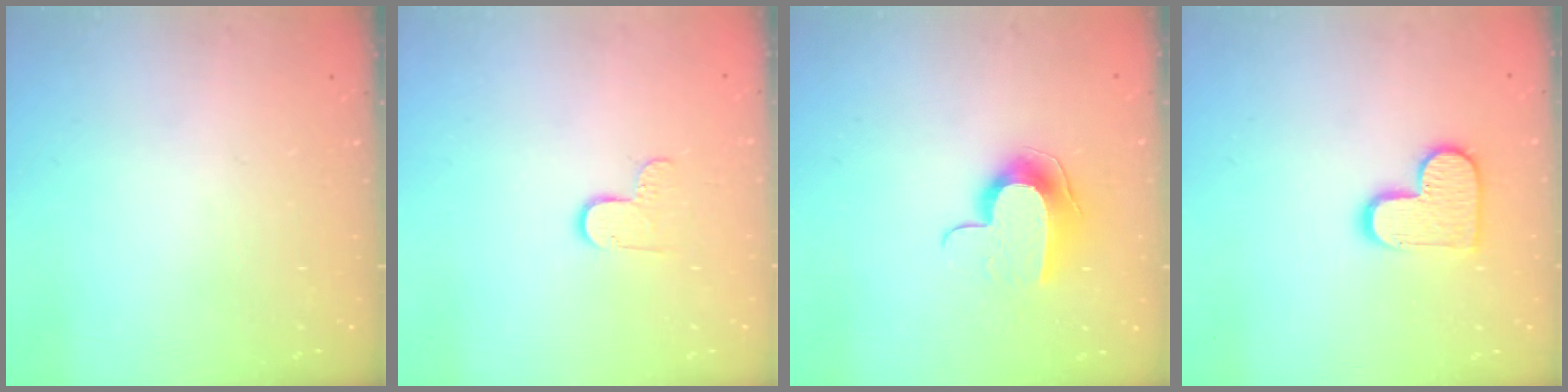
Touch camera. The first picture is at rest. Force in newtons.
{"total": 6.0, "press": 6.0, "slide": 0.4}
{"total": 9.8, "press": 9.8, "slide": 0.6}
{"total": 12.0, "press": 12.0, "slide": 0.7}